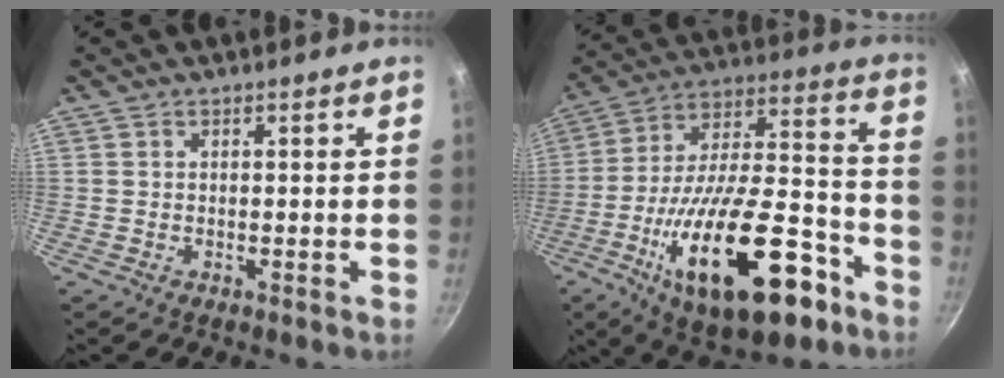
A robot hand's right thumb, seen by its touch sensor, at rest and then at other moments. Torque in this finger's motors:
{"motor_torque": [3.05, 1.96, 1.56, -1.21, 0.29]}